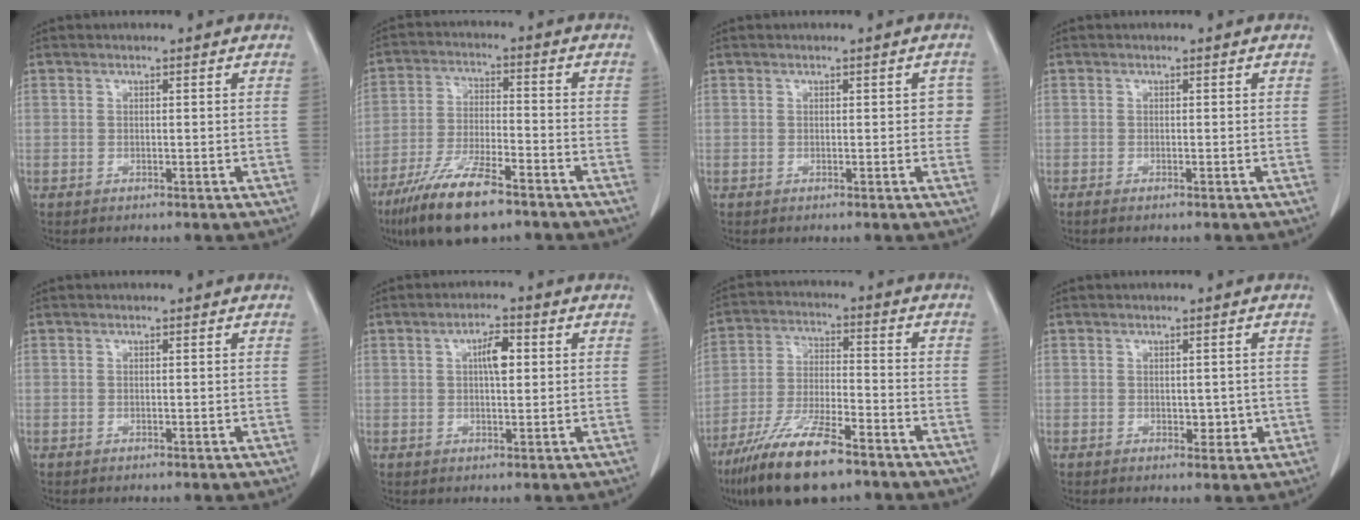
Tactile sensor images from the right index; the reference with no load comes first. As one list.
[{"total": 12.2, "force": [-8.5, 2.6, 8.4], "torque": [-0.162, -0.023, -0.153]}, {"total": 2.2, "force": [0.3, 1.4, 1.7], "torque": [-0.008, 0.017, 0.002]}, {"total": 0.8, "force": [-0.6, 0.1, 0.4], "torque": [-0.010, -0.002, -0.010]}, {"total": 0.0}, {"total": 4.0, "force": [0.9, 1.3, 3.7], "torque": [-0.062, 0.006, 0.014]}, {"total": 13.7, "force": [-9.7, 2.8, 9.2], "torque": [-0.181, -0.026, -0.174]}, {"total": 2.4, "force": [-0.2, 1.5, 1.8], "torque": [-0.018, -0.002, 0.003]}]